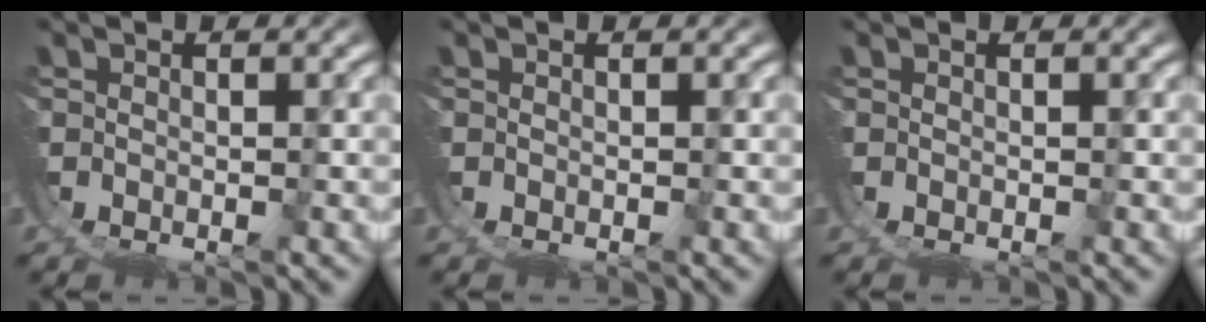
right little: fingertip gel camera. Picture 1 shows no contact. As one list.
[{"total": 0.0}, {"total": 0.0}]